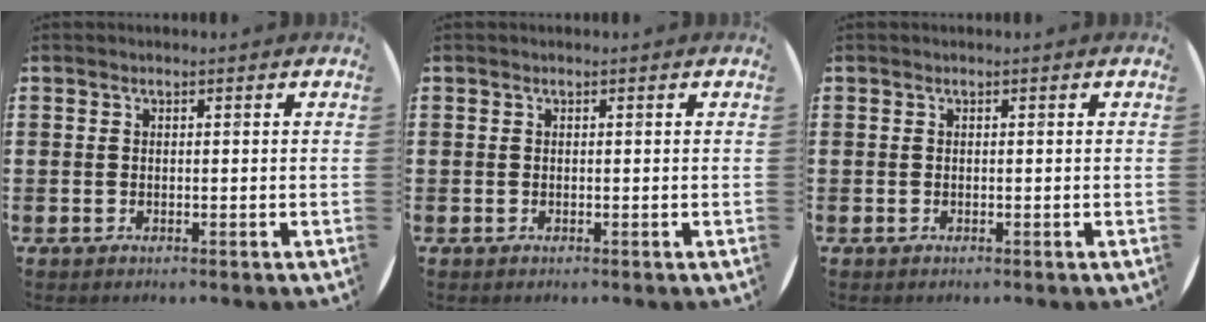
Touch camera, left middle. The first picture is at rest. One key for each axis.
{"total": 0.0}
{"total": 0.0}